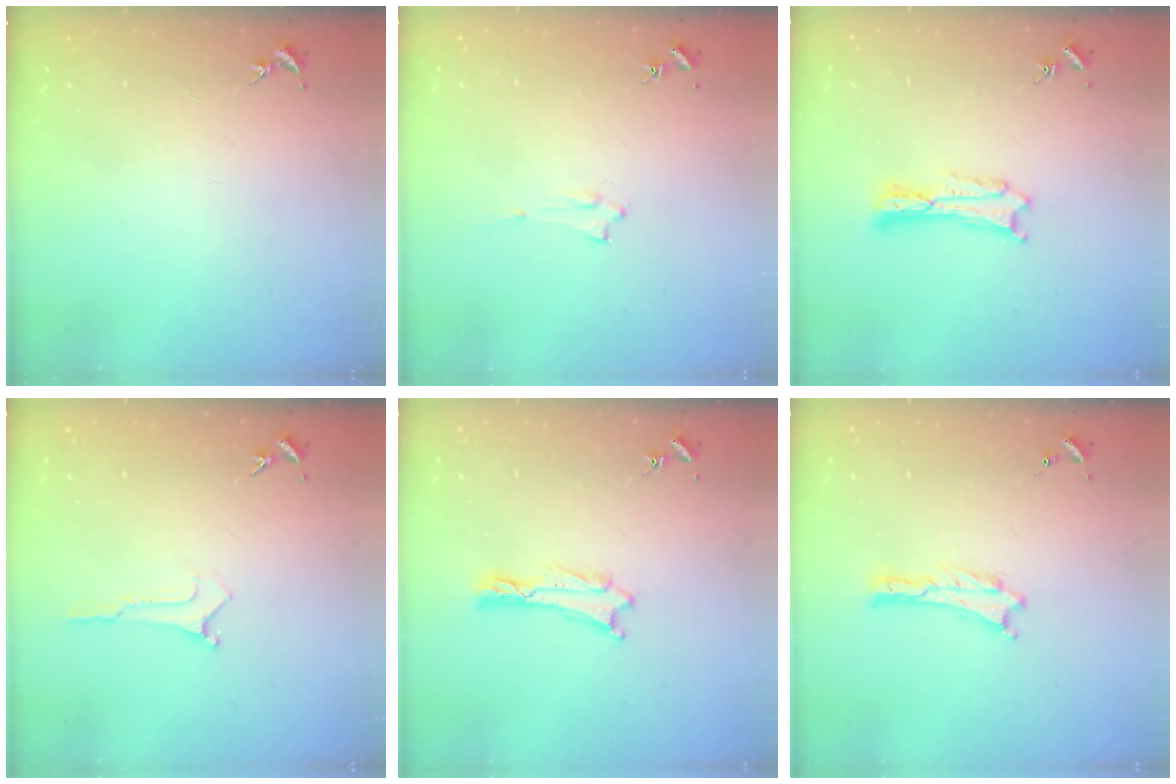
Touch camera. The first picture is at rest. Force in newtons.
{"total": 1.4, "press": 1.4, "slide": 0.2}
{"total": 1.2, "press": 1.1, "slide": 0.2}
{"total": 0.0}
{"total": 0.5, "press": 0.5, "slide": 0.1}
{"total": 0.0}